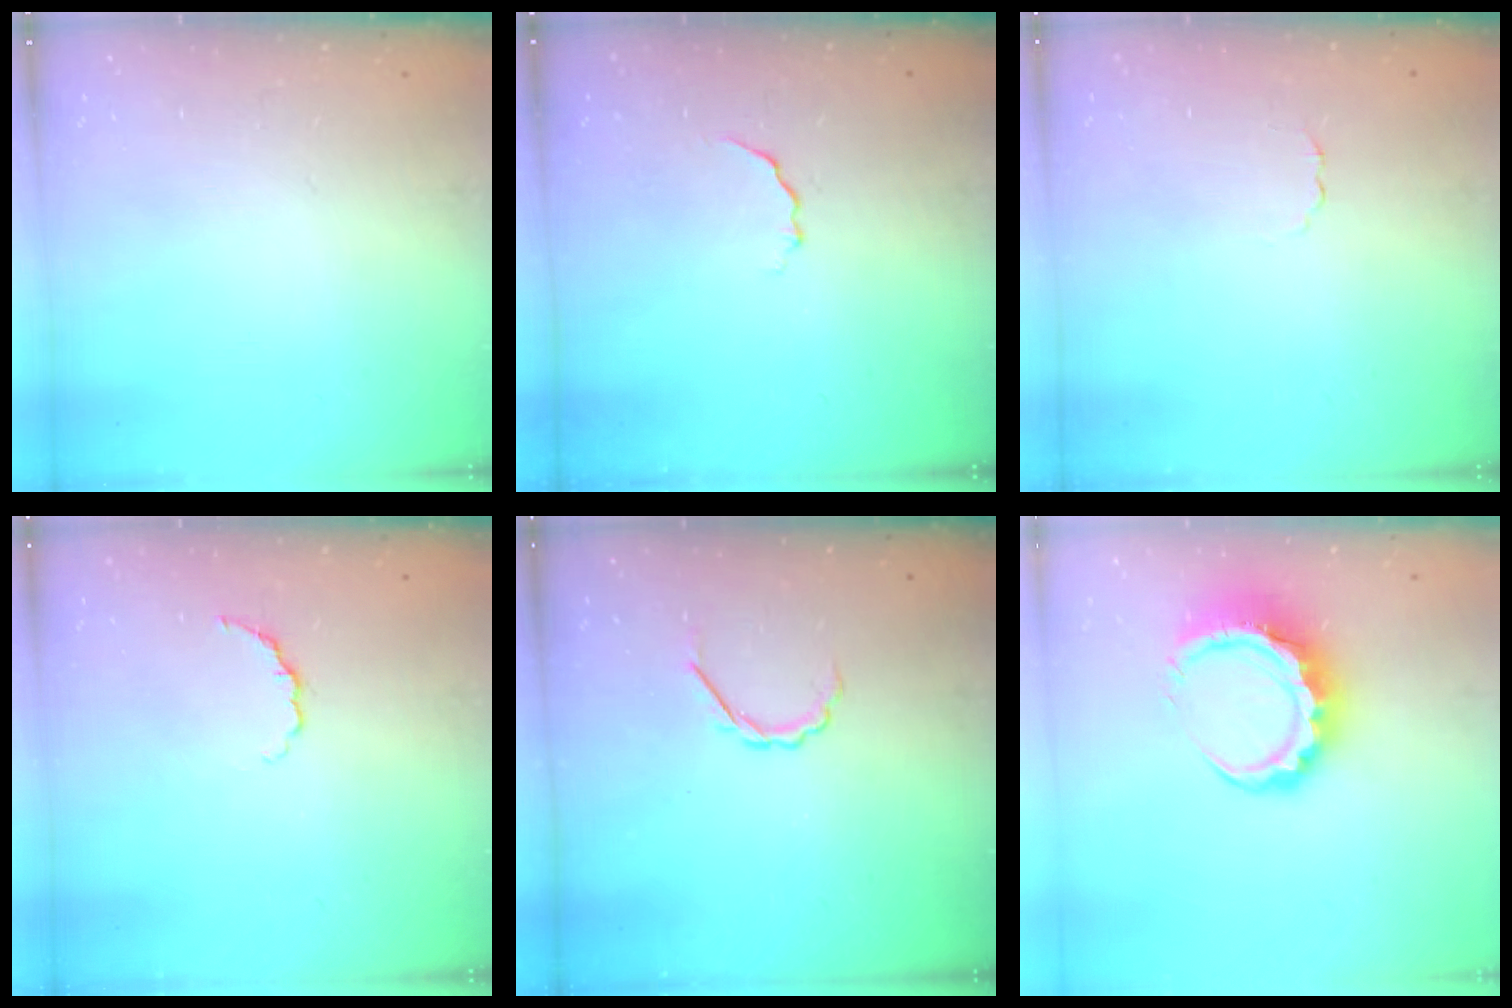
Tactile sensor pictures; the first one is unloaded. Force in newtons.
{"total": 3.0, "press": 2.9, "slide": 0.7}
{"total": 1.4, "press": 1.3, "slide": 0.4}
{"total": 3.3, "press": 3.1, "slide": 1.0}
{"total": 2.4, "press": 2.2, "slide": 0.8}
{"total": 10.6, "press": 10.4, "slide": 2.1}